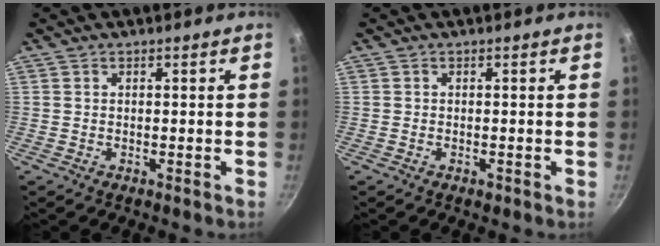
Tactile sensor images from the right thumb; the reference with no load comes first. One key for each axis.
{"total": 0.8, "fx": -0.4, "fy": 0.4, "fz": 0.5, "tx": -0.008, "ty": 0.001, "tz": -0.007}